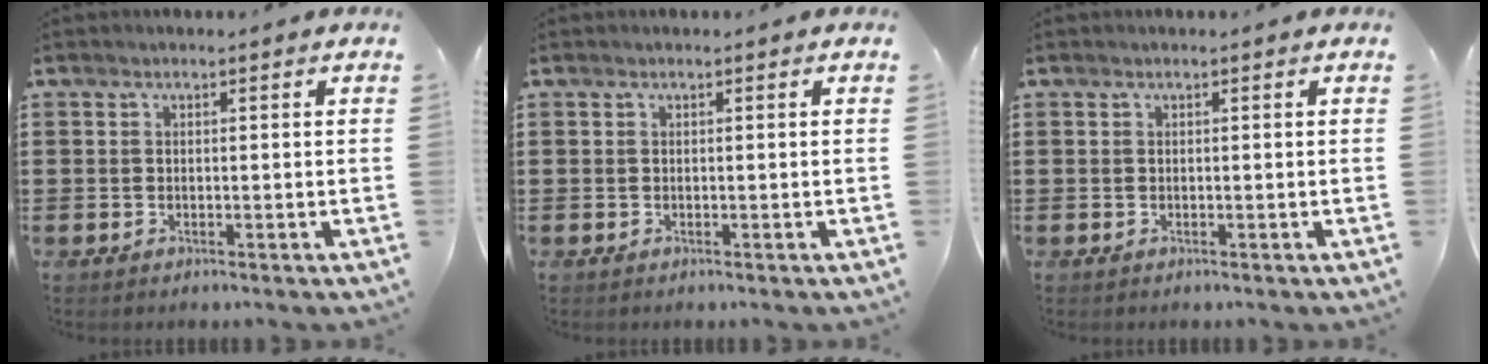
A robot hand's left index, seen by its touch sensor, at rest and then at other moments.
{"total": 0.0}
{"total": 0.0}